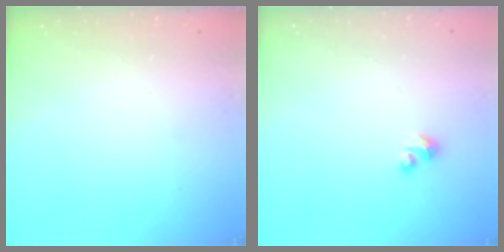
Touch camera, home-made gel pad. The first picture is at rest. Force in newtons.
{"total": 2.5, "press": 2.5, "slide": 0.3}